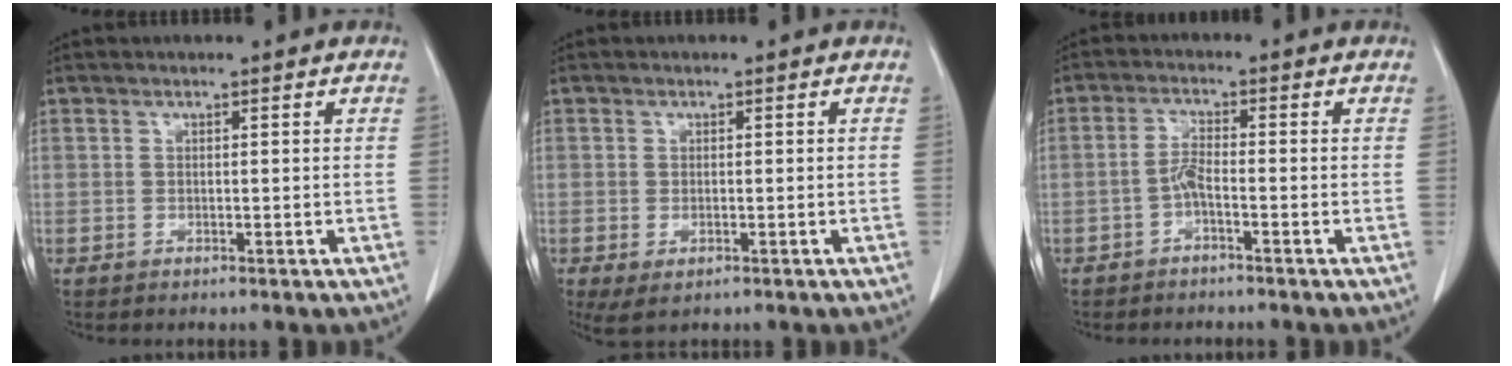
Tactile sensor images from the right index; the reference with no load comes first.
{"total": 3.4, "force": [-1.3, 1.6, 2.7], "torque": [-0.053, -0.011, -0.012]}
{"total": 2.6, "force": [-1.3, 0.4, 2.3], "torque": [-0.048, 0.005, -0.027]}